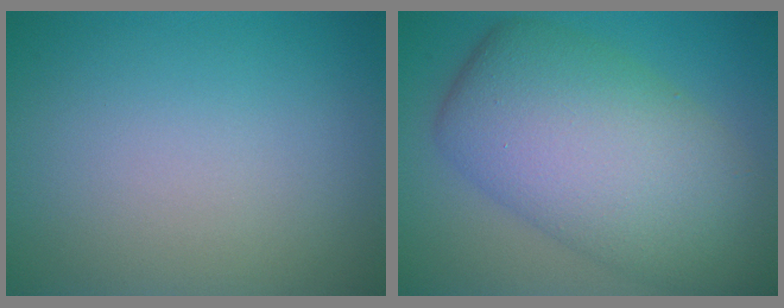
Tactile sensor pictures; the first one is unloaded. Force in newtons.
{"total": 11.1, "press": 11.1, "slide": 0.5}